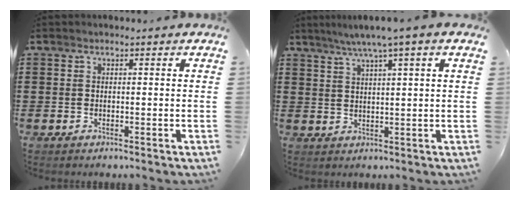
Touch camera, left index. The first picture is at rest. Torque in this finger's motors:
{"motor_torque": [1.11, -1.03, 0.49, 0.18]}